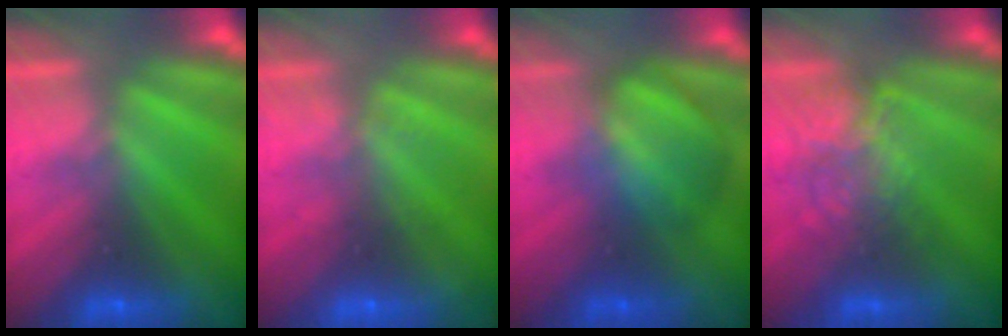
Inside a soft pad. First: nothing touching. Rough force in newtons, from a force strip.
{"total": 1.9}
{"total": 2.8}
{"total": 2.1}